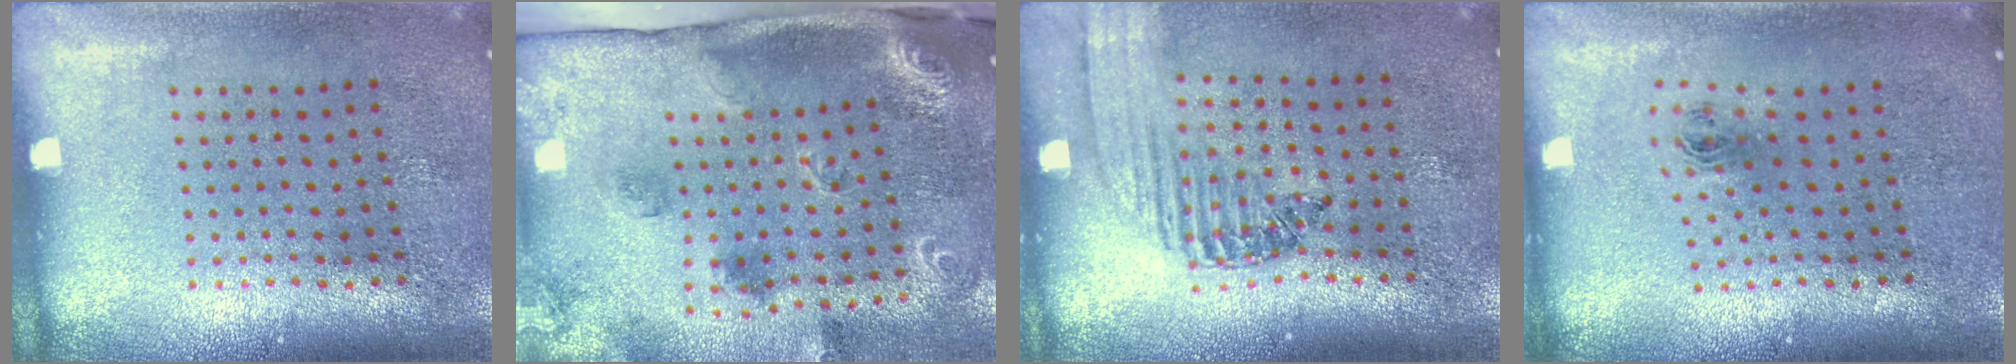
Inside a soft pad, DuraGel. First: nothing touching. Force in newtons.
{"total": 2.1, "press": 1.8, "slide": 1.1}
{"total": 1.4, "press": 1.4, "slide": 0.4}
{"total": 0.9, "press": 0.3, "slide": 0.8}